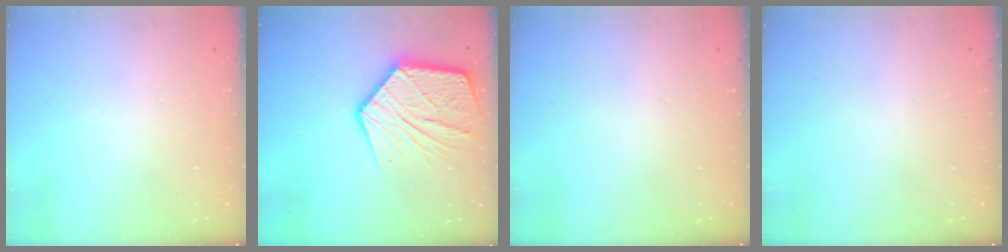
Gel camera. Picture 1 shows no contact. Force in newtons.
{"total": 19.7, "press": 19.7, "slide": 1.8}
{"total": 0.0}
{"total": 0.0}